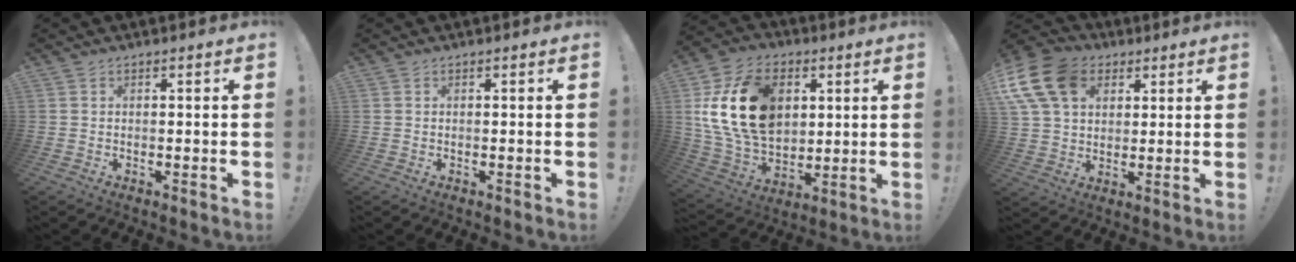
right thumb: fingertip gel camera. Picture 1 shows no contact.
{"total": 0.0}
{"total": 22.5, "force": [5.3, 15.8, 15.1], "torque": [-0.276, -0.012, 0.104]}
{"total": 17.1, "force": [6.3, 12.5, 9.8], "torque": [-0.184, -0.016, 0.122]}